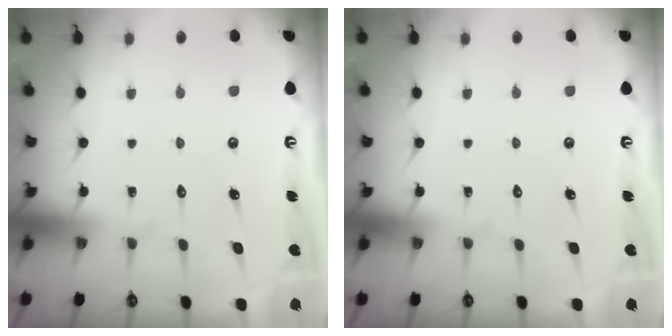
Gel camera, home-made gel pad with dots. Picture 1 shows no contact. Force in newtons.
{"total": 0.0}